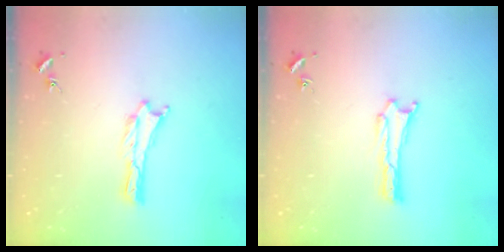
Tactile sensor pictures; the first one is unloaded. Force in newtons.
{"total": 0.0}